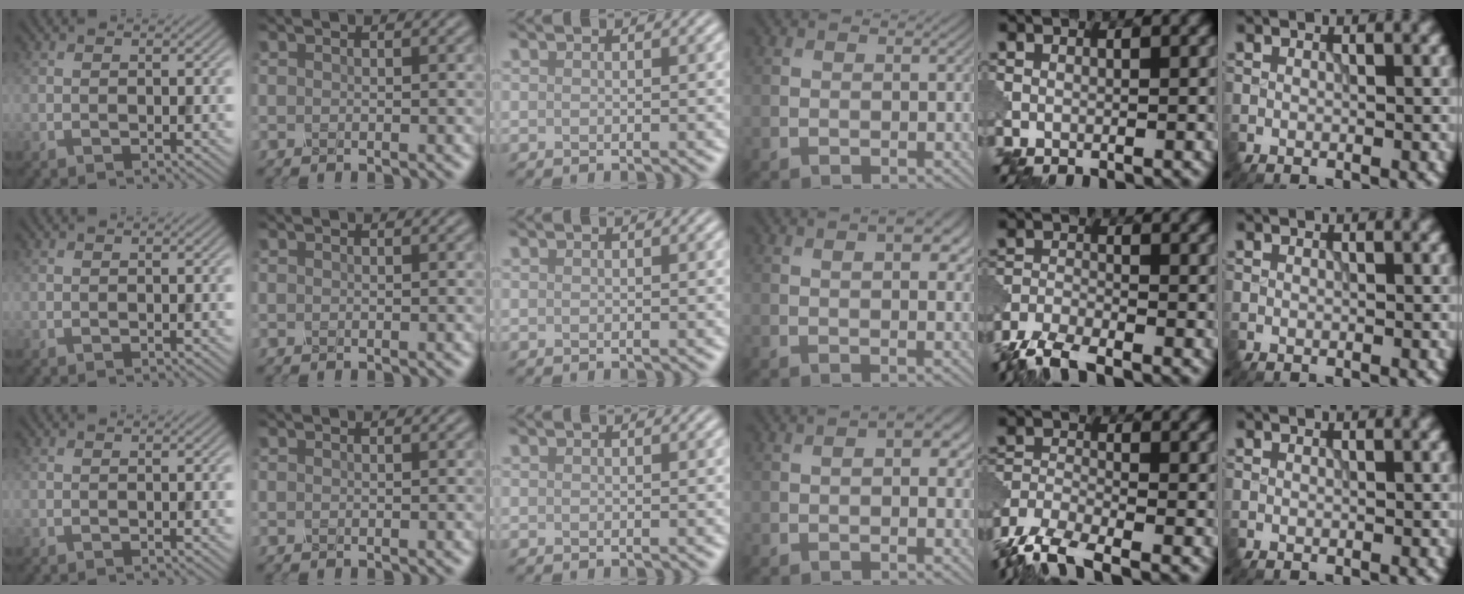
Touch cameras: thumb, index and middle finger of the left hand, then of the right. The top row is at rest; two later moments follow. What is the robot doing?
{"motion": "shake", "object": "sieve"}